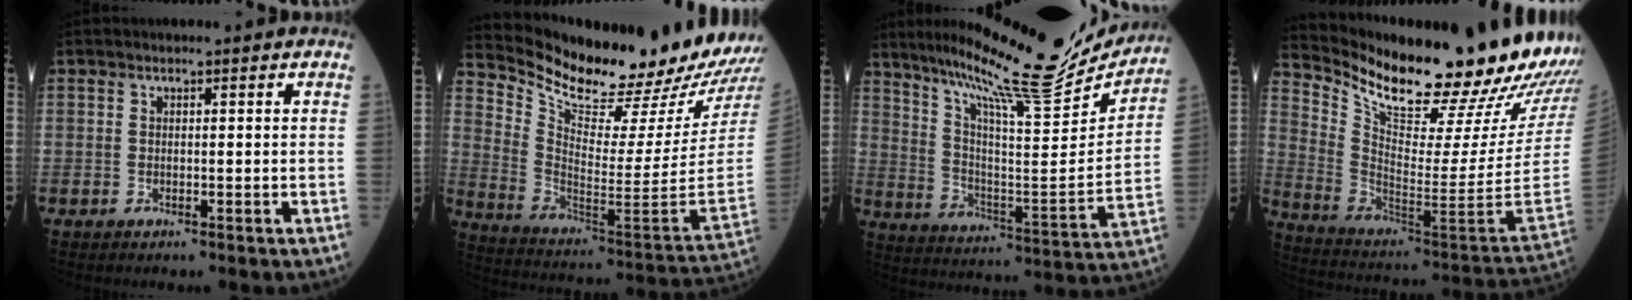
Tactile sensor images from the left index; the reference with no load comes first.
{"total": 25.1, "force": [22.8, -0.1, 10.6], "torque": [-0.189, -0.116, 0.336]}
{"total": 23.7, "force": [20.5, 2.2, 11.6], "torque": [-0.197, -0.041, 0.299]}
{"total": 30.4, "force": [25.7, 3.1, 16.1], "torque": [-0.278, -0.105, 0.364]}